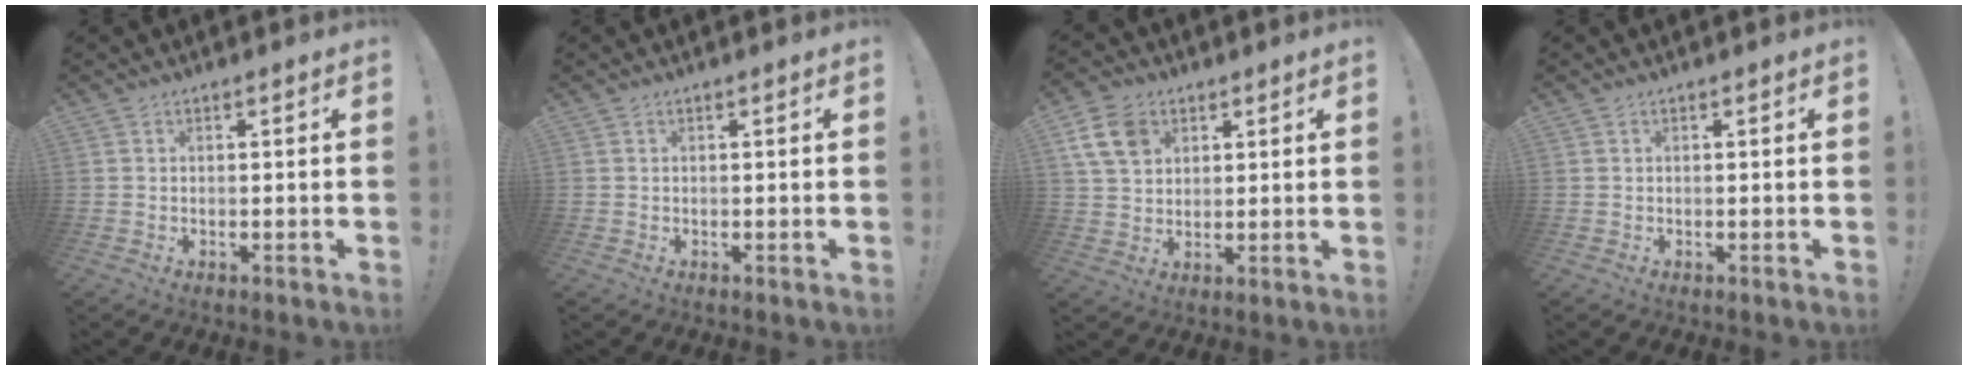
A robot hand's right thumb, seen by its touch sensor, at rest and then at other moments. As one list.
[{"total": 0.0}, {"total": 10.9, "force": [4.8, 8.0, 5.7], "torque": [-0.101, -0.010, 0.097]}, {"total": 0.0}]